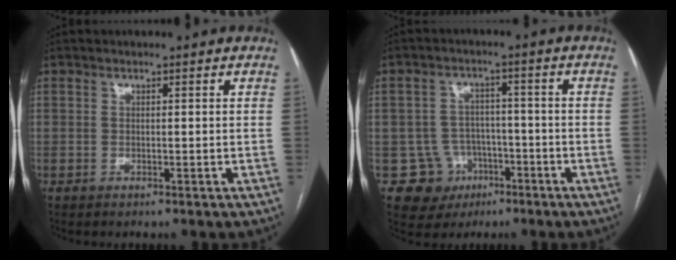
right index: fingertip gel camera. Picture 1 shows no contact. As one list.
[{"total": 7.7, "force": [-3.0, 7.1, 0.5], "torque": [-0.001, 0.013, -0.037]}]